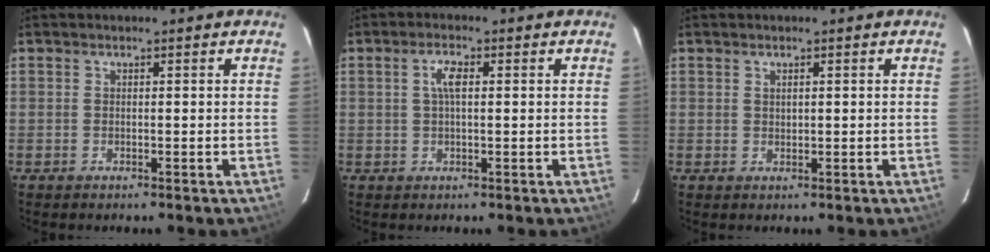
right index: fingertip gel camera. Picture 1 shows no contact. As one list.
[{"total": 2.9, "force": [0.6, 1.0, 2.7], "torque": [-0.055, 0.007, 0.012]}, {"total": 0.9, "force": [0.5, 0.4, 0.6], "torque": [-0.008, 0.003, 0.011]}]